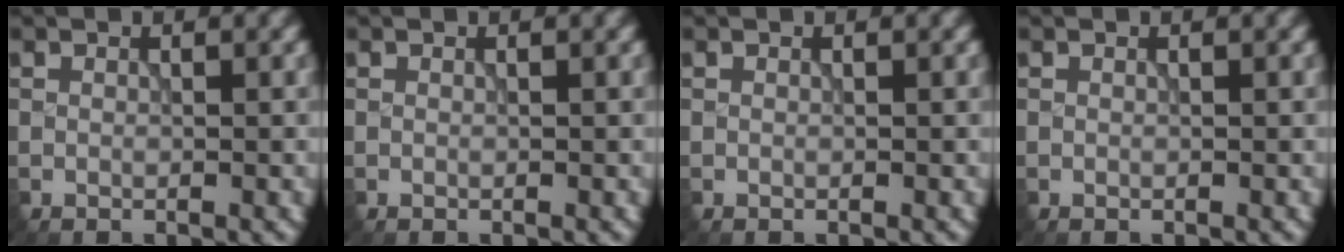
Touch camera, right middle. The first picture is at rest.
{"total": 0.0}
{"total": 0.0}
{"total": 0.0}